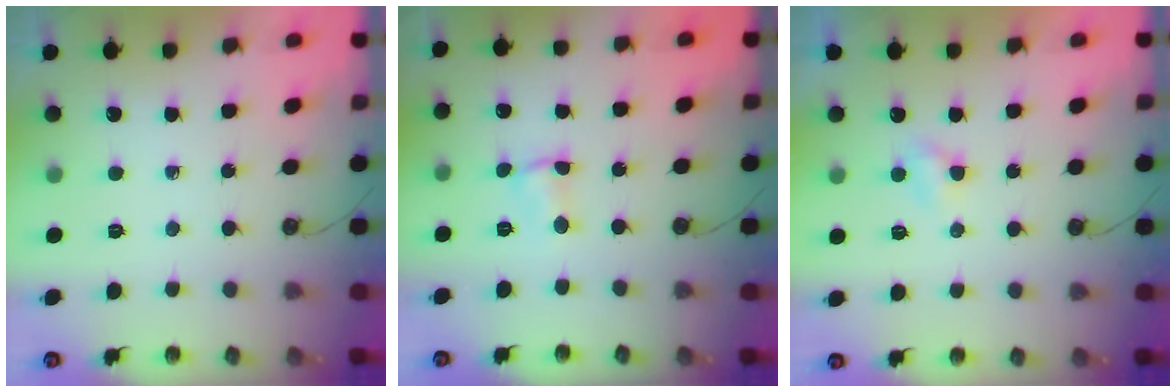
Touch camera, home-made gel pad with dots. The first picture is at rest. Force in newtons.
{"total": 1.9, "press": 1.9, "slide": 0.3}
{"total": 2.0, "press": 2.0, "slide": 0.3}